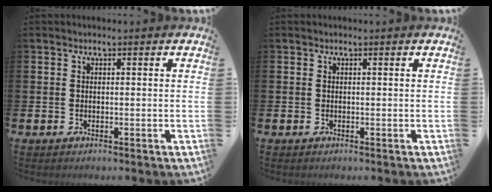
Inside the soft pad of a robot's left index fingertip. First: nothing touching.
{"total": 0.0}